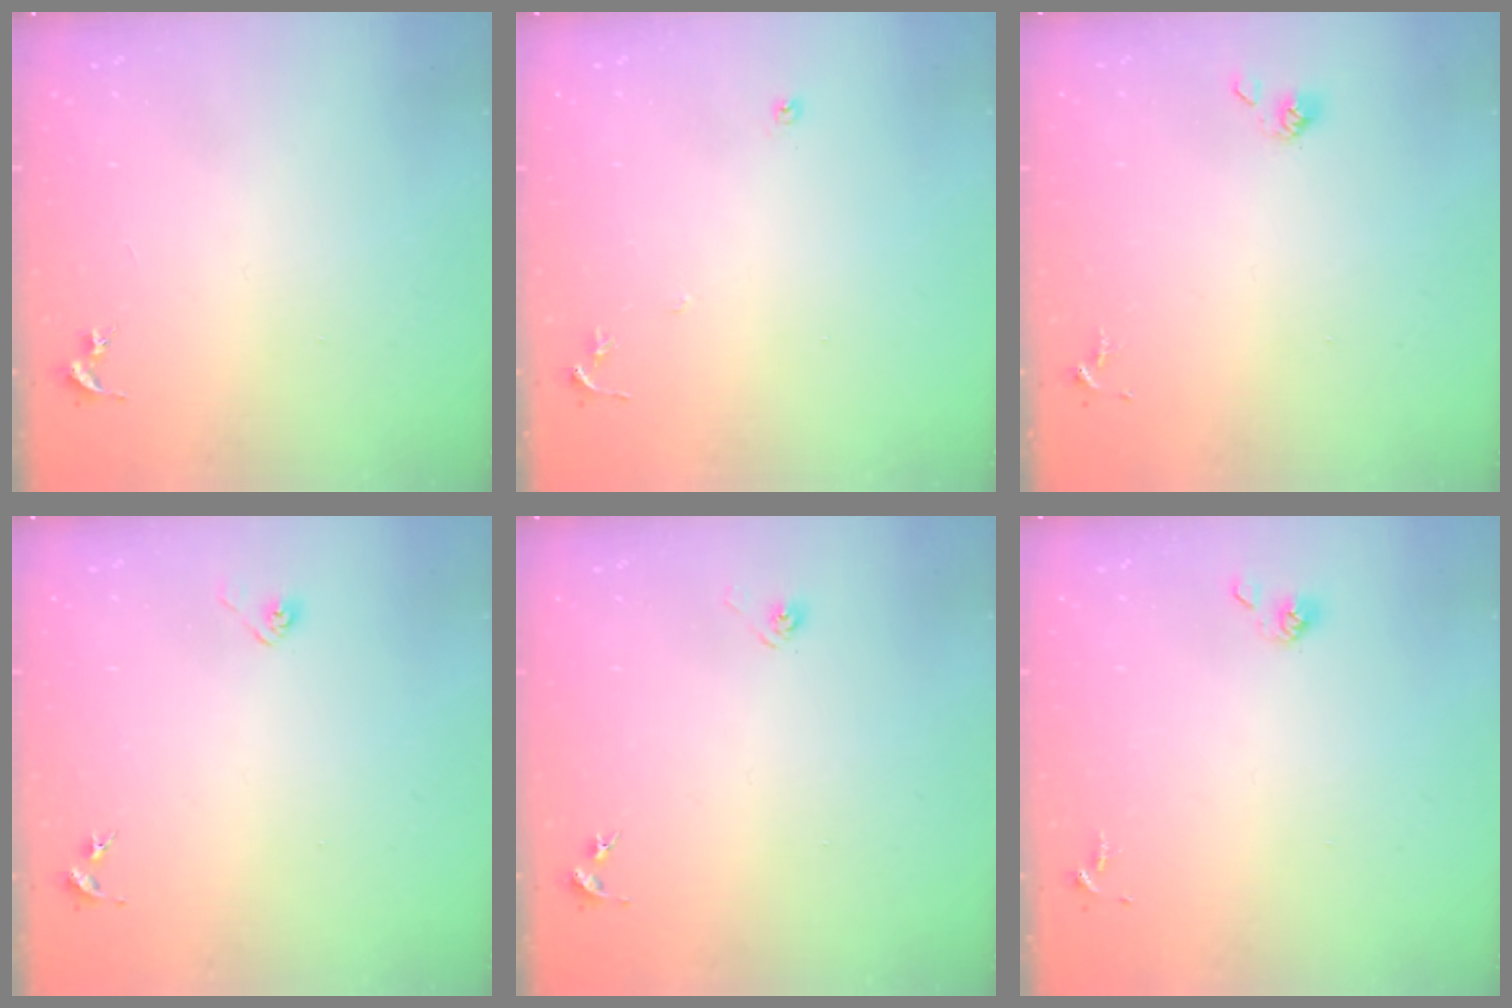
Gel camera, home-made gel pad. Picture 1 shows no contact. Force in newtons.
{"total": 4.6, "press": 4.6, "slide": 0.5}
{"total": 3.6, "press": 3.4, "slide": 1.3}
{"total": 2.9, "press": 2.8, "slide": 0.8}
{"total": 2.9, "press": 2.6, "slide": 1.4}
{"total": 4.2, "press": 4.0, "slide": 1.1}